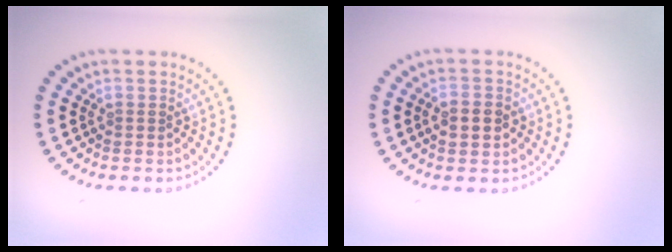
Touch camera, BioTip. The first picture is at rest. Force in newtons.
{"total": 3.0, "press": 3.0, "slide": 0.2}